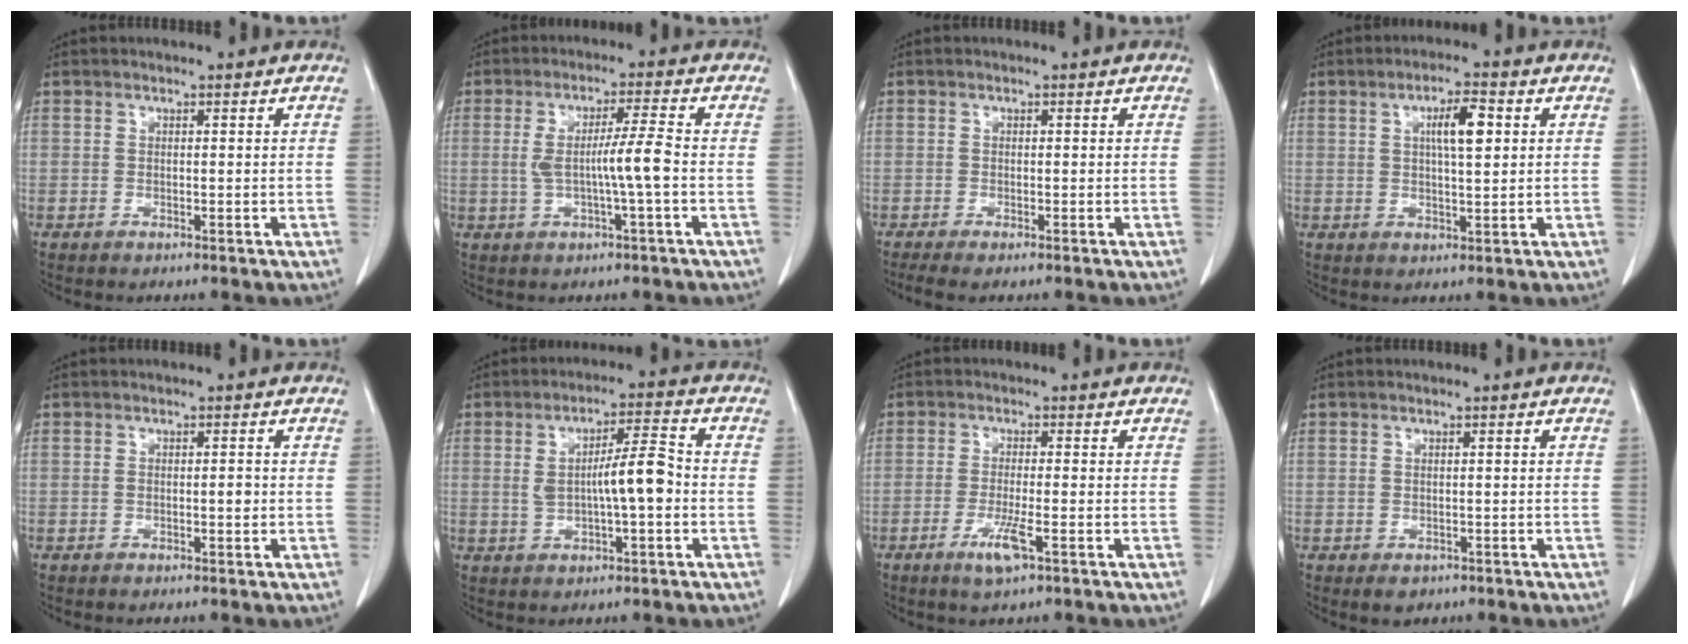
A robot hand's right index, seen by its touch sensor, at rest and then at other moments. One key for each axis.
{"total": 6.3, "fx": -0.7, "fy": -0.6, "fz": 6.3, "tx": -0.114, "ty": 0.005, "tz": -0.011}
{"total": 3.2, "fx": -2.5, "fy": 0.6, "fz": 1.9, "tx": -0.030, "ty": -0.009, "tz": -0.037}
{"total": 5.6, "fx": 1.6, "fy": 1.1, "fz": 5.3, "tx": -0.092, "ty": 0.006, "tz": 0.027}
{"total": 1.5, "fx": -0.3, "fy": 0.5, "fz": 1.3, "tx": -0.023, "ty": 0.001, "tz": -0.003}
{"total": 7.8, "fx": -0.3, "fy": 1.3, "fz": 7.6, "tx": -0.131, "ty": 0.014, "tz": -0.004}
{"total": 4.5, "fx": -2.2, "fy": 0.2, "fz": 3.9, "tx": -0.077, "ty": -0.010, "tz": -0.041}
{"total": 2.0, "fx": -1.1, "fy": 1.5, "fz": 0.8, "tx": -0.008, "ty": 0.000, "tz": -0.006}